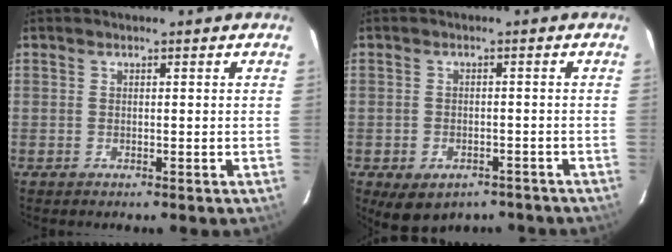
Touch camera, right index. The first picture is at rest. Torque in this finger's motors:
{"motor_torque": [0.98, -0.84, 0.42, 0.03]}